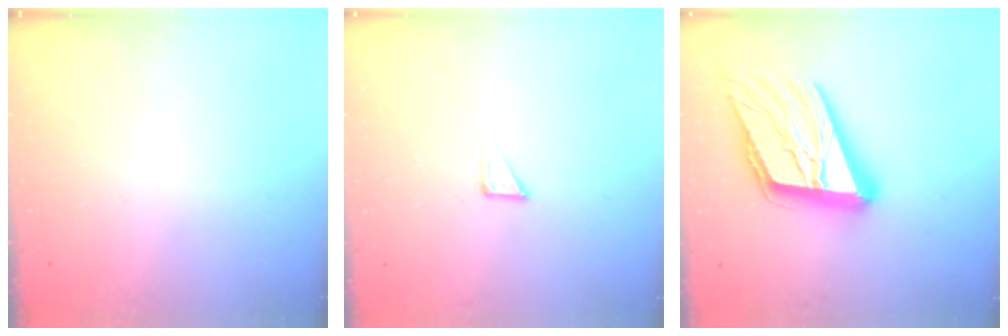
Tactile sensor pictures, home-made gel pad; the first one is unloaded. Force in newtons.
{"total": 2.3, "press": 2.3, "slide": 0.1}
{"total": 27.8, "press": 27.3, "slide": 5.1}